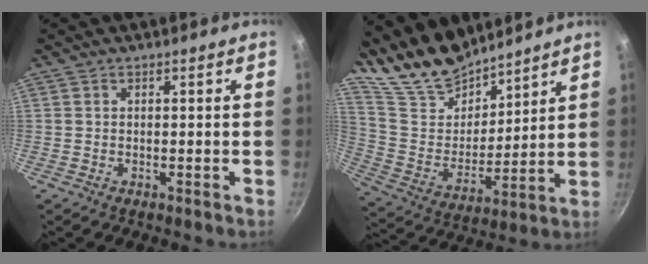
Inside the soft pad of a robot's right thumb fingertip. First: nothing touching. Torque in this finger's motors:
{"motor_torque": [-2.09, 2.27, -0.85, 1.29, 0.02]}